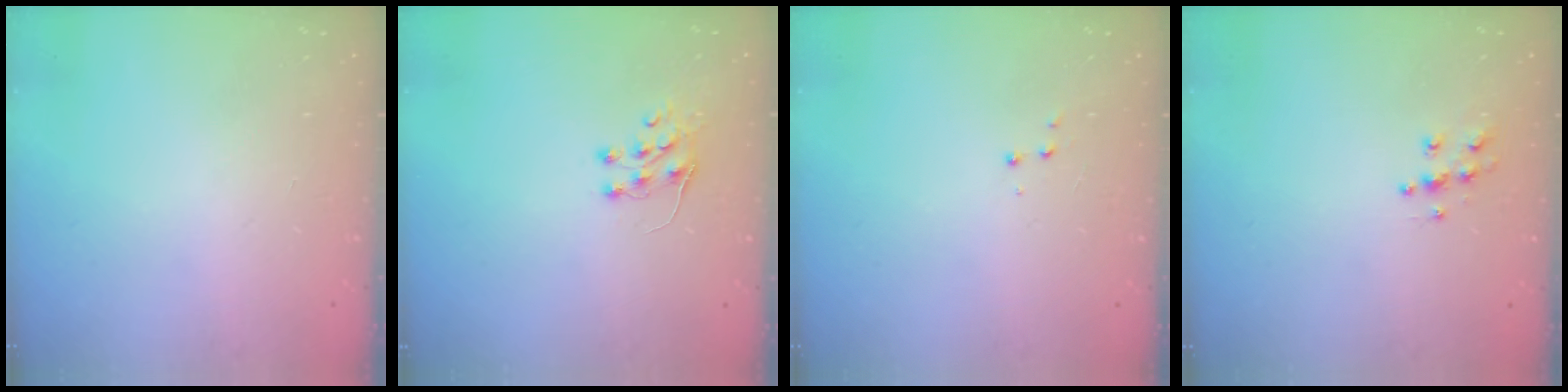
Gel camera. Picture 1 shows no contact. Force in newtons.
{"total": 6.0, "press": 5.9, "slide": 0.7}
{"total": 3.6, "press": 3.5, "slide": 0.7}
{"total": 6.2, "press": 6.2, "slide": 0.2}